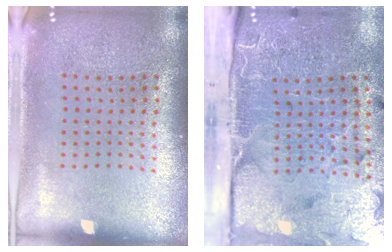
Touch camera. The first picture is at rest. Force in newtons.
{"total": 5.1, "press": 3.9, "slide": 3.3}